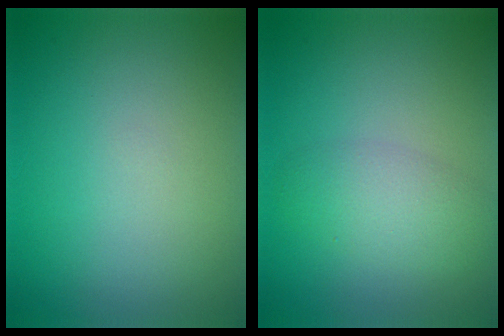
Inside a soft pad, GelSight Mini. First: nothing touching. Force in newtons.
{"total": 3.1, "press": 3.1, "slide": 0.1}